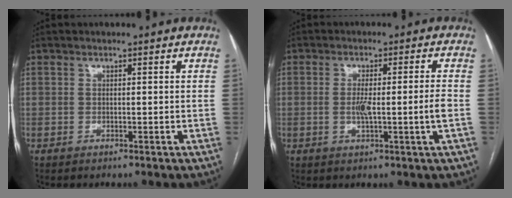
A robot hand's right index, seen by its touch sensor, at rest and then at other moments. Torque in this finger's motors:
{"motor_torque": [-0.04, -0.17, 0.21, 0.02]}